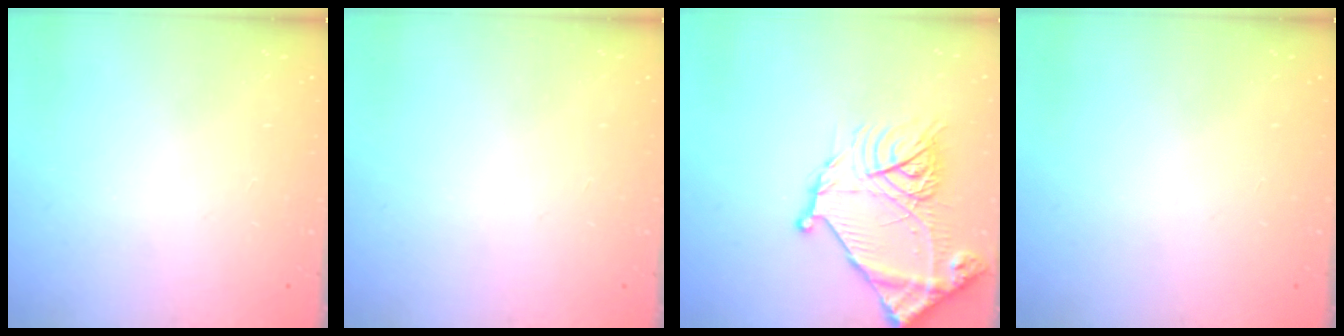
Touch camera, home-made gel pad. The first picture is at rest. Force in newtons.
{"total": 0.0}
{"total": 18.7, "press": 18.6, "slide": 1.8}
{"total": 0.0}